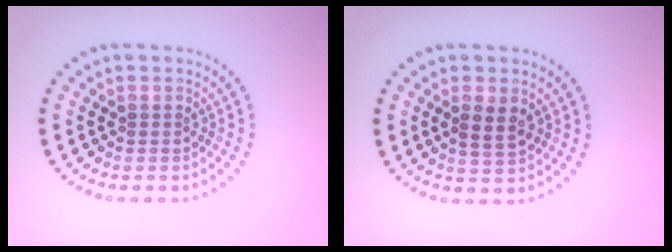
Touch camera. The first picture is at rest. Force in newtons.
{"total": 1.8, "press": 1.7, "slide": 0.5}